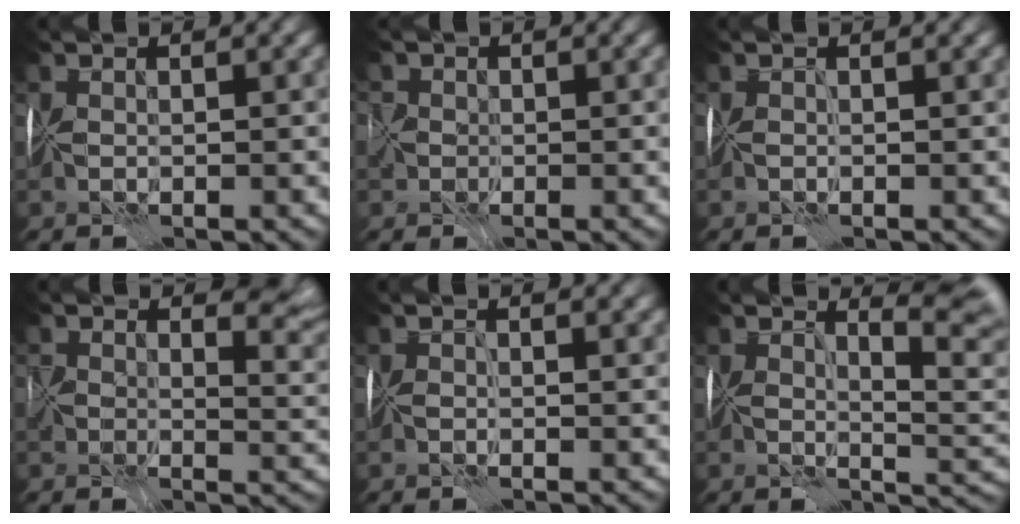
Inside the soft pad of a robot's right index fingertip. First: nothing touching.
{"total": 1.2, "force": [-0.9, 0.7, -0.3], "torque": [0.010, -0.006, -0.016]}
{"total": 1.6, "force": [-0.2, -1.4, -0.7], "torque": [0.019, -0.007, -0.003]}
{"total": 4.1, "force": [2.4, 1.9, 2.8], "torque": [-0.035, -0.021, 0.042]}
{"total": 1.2, "force": [0.9, -0.8, 0.3], "torque": [0.007, -0.006, 0.010]}
{"total": 5.7, "force": [3.0, 0.8, 4.7], "torque": [-0.027, 0.007, 0.042]}